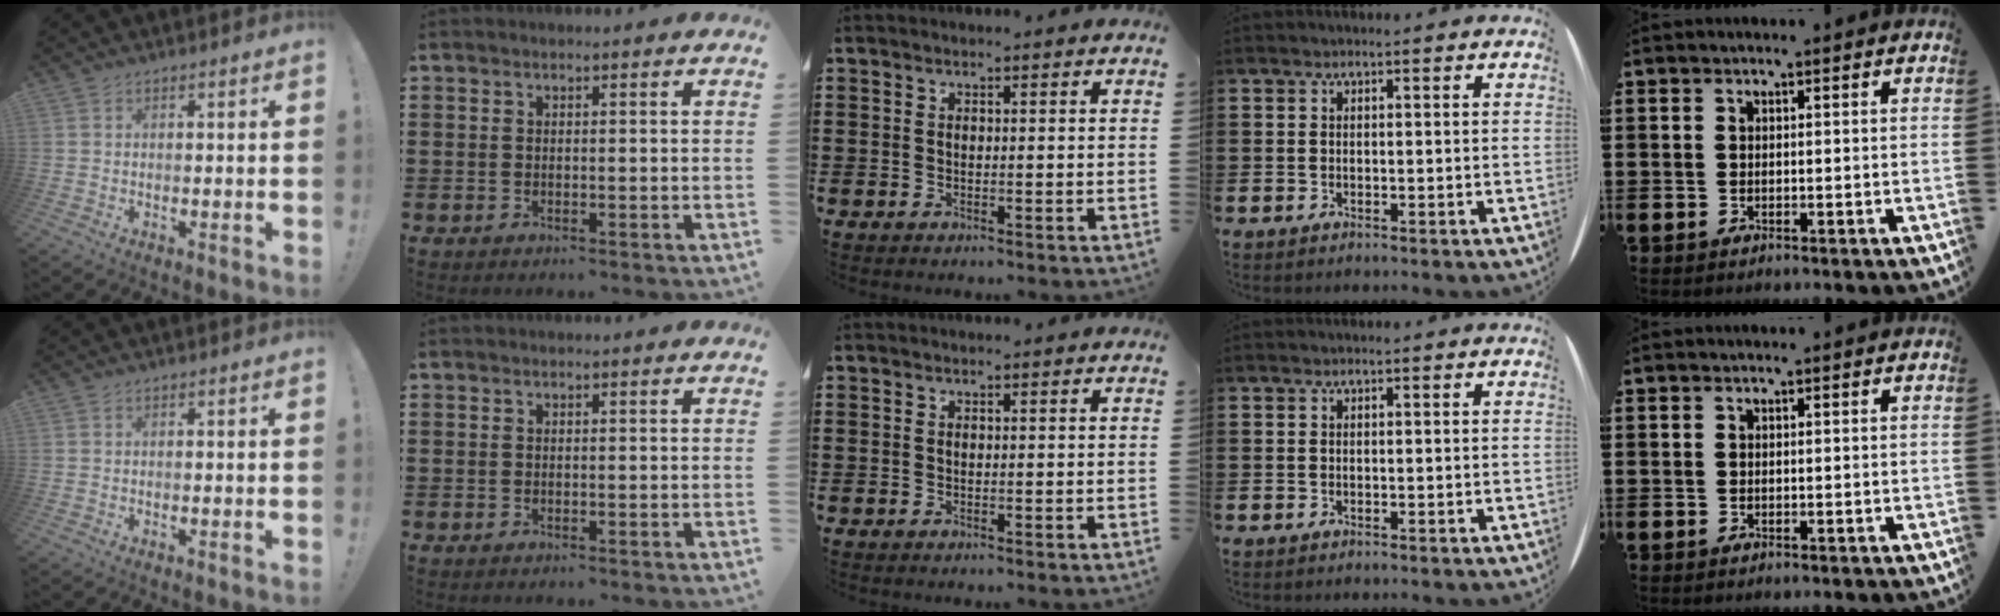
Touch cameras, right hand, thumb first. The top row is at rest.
{}